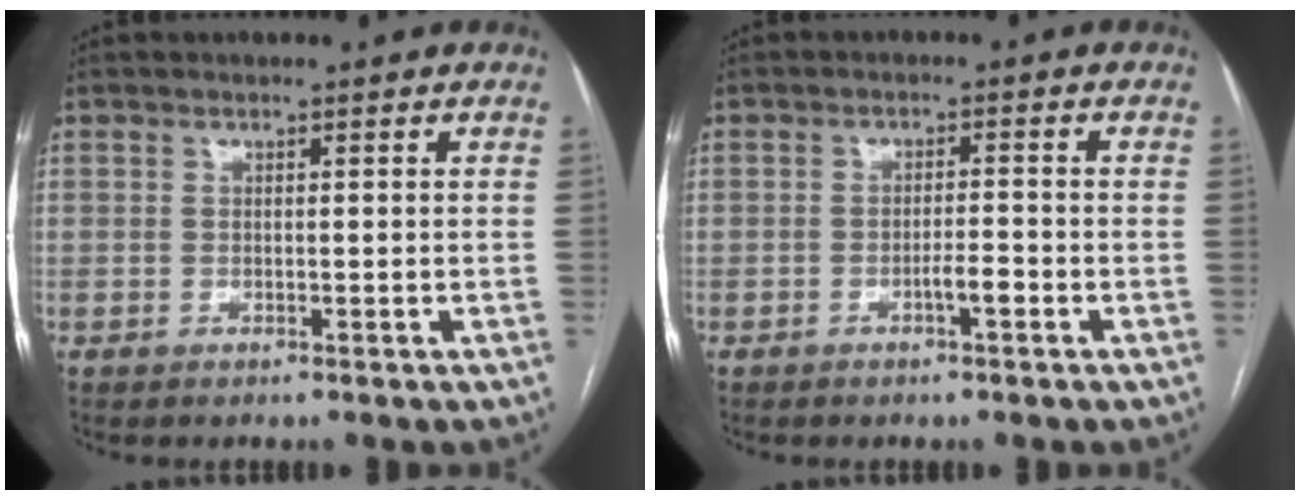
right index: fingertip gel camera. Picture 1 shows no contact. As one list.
[{"total": 2.5, "force": [-1.3, 0.2, 2.1], "torque": [-0.033, 0.001, -0.023]}]